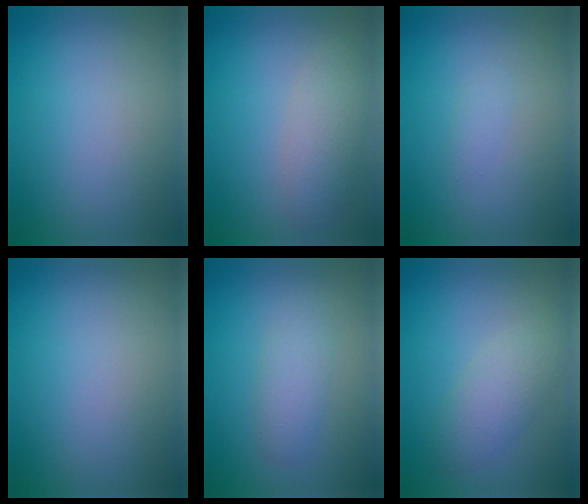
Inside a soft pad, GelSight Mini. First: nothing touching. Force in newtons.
{"total": 3.0, "press": 3.0, "slide": 0.1}
{"total": 0.8, "press": 0.8, "slide": 0.1}
{"total": 0.0}
{"total": 2.2, "press": 2.2, "slide": 0.0}
{"total": 3.2, "press": 3.2, "slide": 0.3}